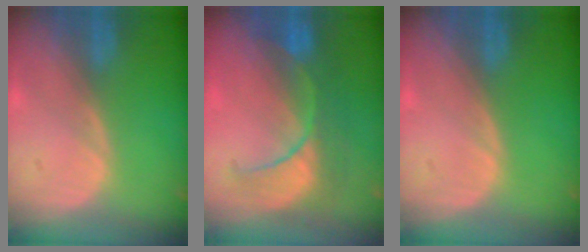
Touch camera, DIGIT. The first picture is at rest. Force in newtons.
{"total": 8.1, "press": 8.1, "slide": 0.7}
{"total": 0.0}